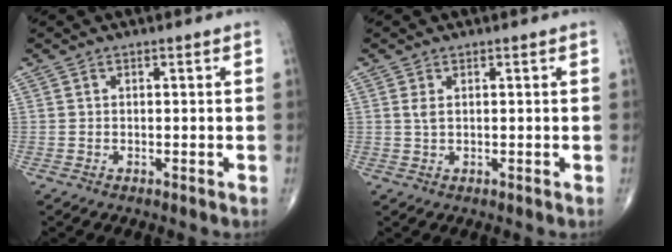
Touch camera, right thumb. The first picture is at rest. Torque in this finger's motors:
{"motor_torque": [0.28, 0.59, 0.43, 0.23, -0.02]}